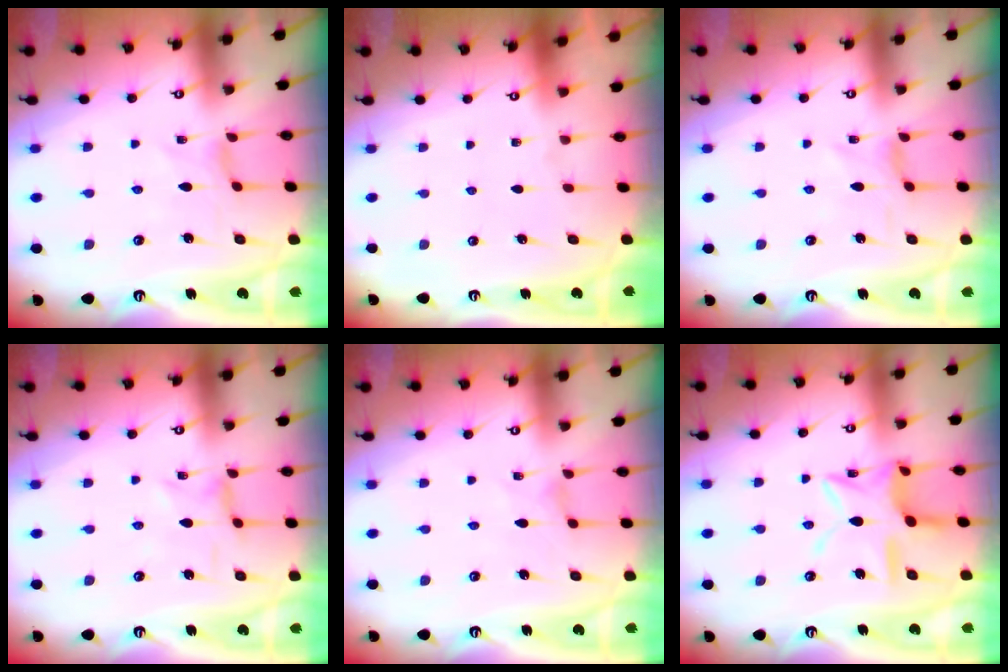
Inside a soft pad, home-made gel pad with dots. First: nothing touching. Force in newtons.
{"total": 0.0}
{"total": 1.1, "press": 1.1, "slide": 0.4}
{"total": 0.6, "press": 0.5, "slide": 0.2}
{"total": 0.0}
{"total": 13.2, "press": 13.1, "slide": 1.1}